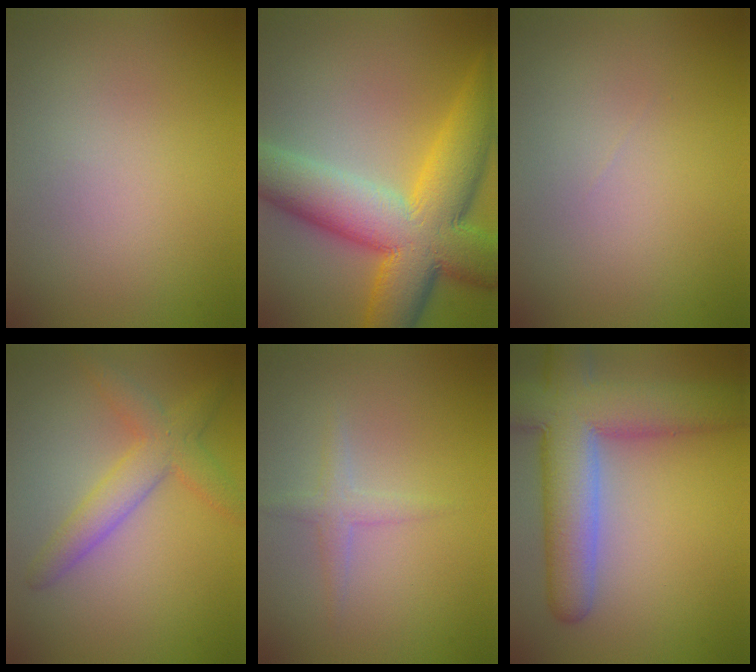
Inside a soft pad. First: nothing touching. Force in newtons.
{"total": 12.7, "press": 12.7, "slide": 0.4}
{"total": 0.0}
{"total": 3.8, "press": 3.8, "slide": 0.1}
{"total": 1.4, "press": 1.4, "slide": 0.1}
{"total": 9.7, "press": 9.7, "slide": 0.7}